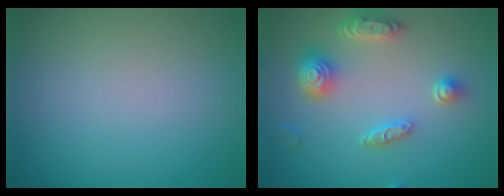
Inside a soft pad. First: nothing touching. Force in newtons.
{"total": 4.7, "press": 3.9, "slide": 2.8}